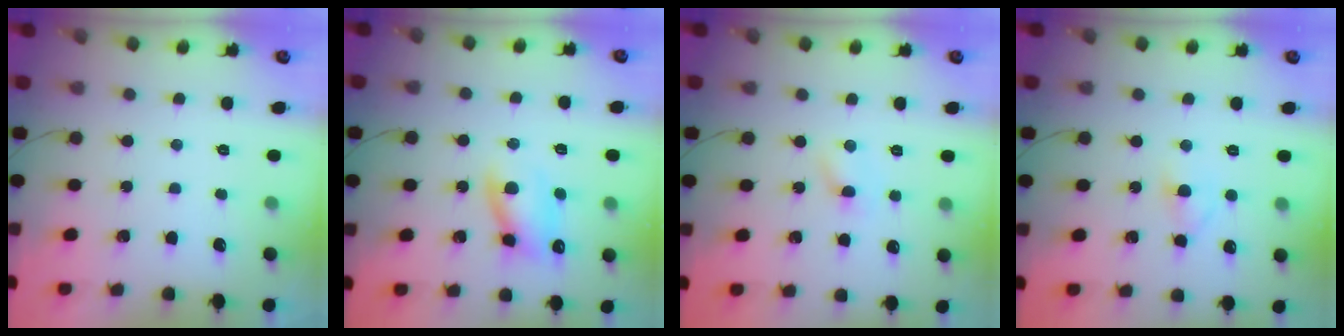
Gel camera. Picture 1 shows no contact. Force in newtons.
{"total": 9.5, "press": 9.3, "slide": 1.9}
{"total": 3.7, "press": 3.5, "slide": 1.1}
{"total": 3.4, "press": 3.2, "slide": 1.2}